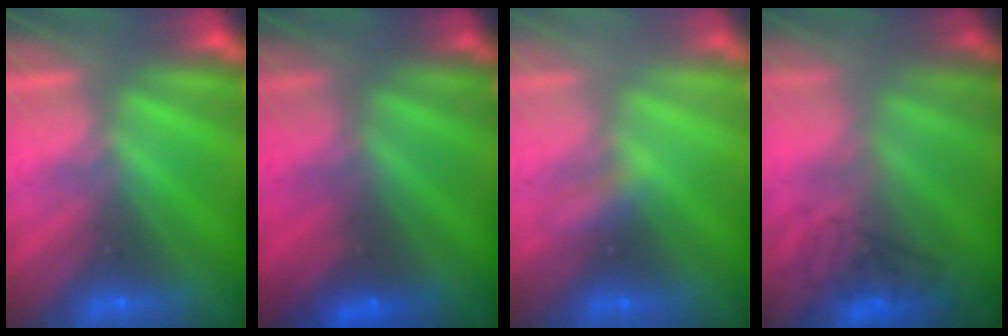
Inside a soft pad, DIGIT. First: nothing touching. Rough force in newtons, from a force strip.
{"total": 1.5}
{"total": 2.1}
{"total": 3.6}